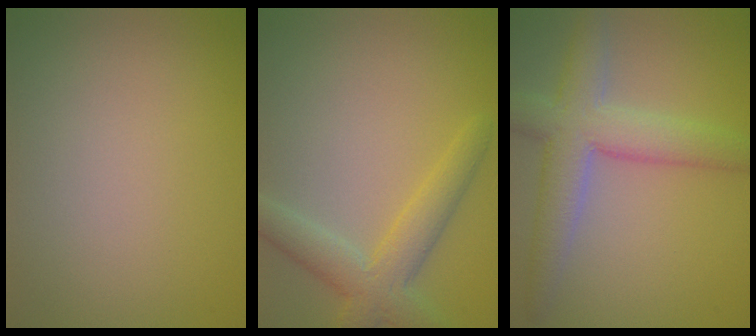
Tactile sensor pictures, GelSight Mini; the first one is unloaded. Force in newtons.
{"total": 4.2, "press": 4.2, "slide": 0.5}
{"total": 6.0, "press": 5.9, "slide": 0.5}